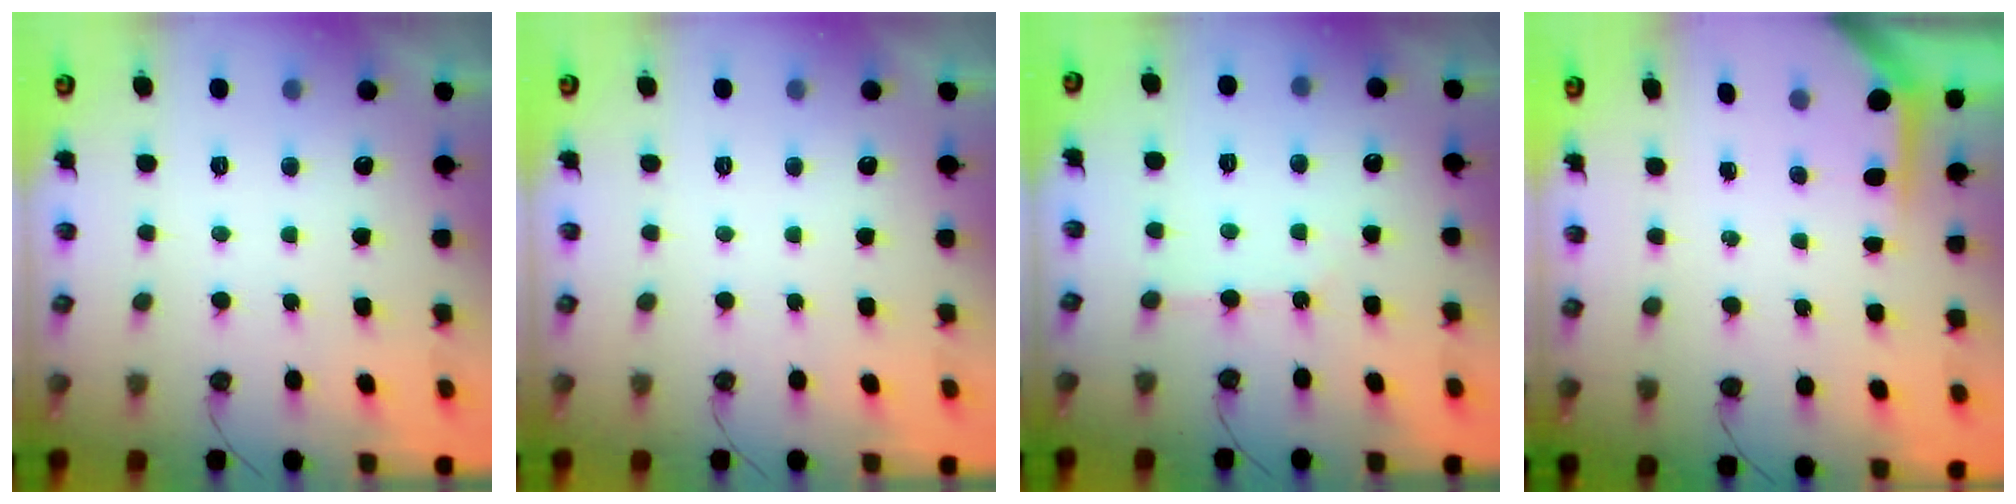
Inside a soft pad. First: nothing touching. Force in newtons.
{"total": 0.0}
{"total": 4.7, "press": 4.6, "slide": 0.6}
{"total": 3.7, "press": 3.7, "slide": 0.4}